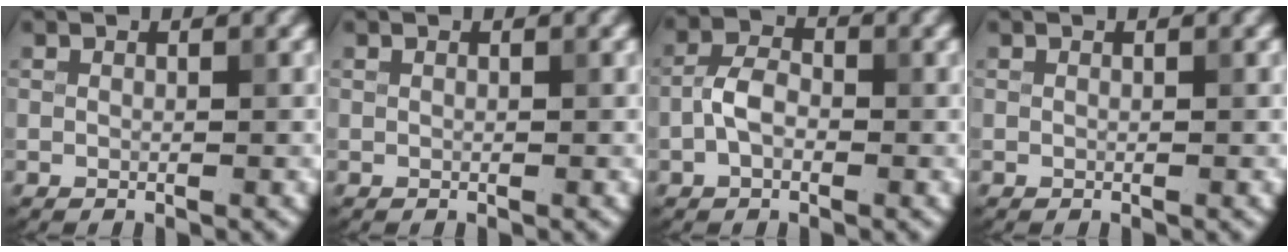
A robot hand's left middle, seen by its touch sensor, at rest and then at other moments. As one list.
[{"total": 0.0}, {"total": 2.9, "force": [-0.9, 1.8, 2.1], "torque": [-0.040, 0.008, -0.025]}, {"total": 0.0}]